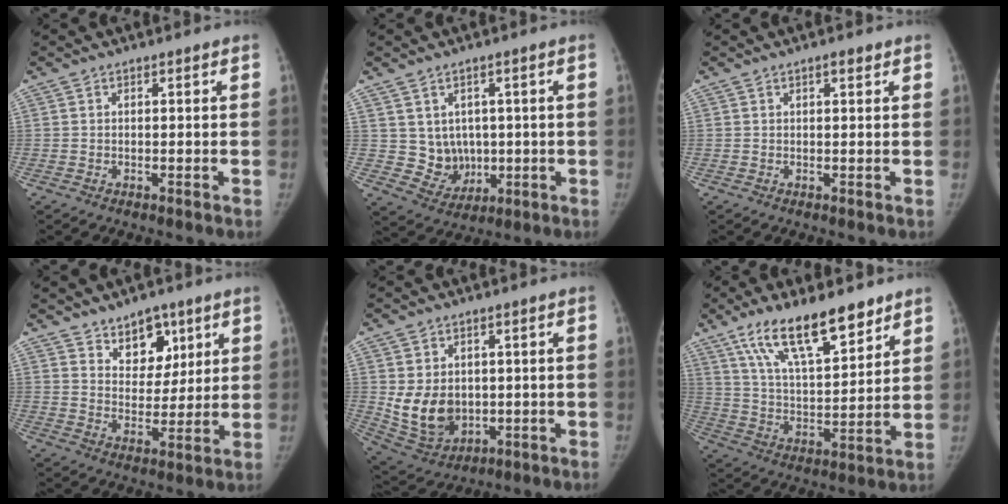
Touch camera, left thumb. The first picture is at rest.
{"total": 6.9, "force": [0.7, 6.1, 3.1], "torque": [-0.012, -0.009, 0.030]}
{"total": 1.3, "force": [0.8, 0.5, 1.0], "torque": [-0.008, -0.001, 0.010]}
{"total": 9.0, "force": [5.6, 5.9, 3.8], "torque": [-0.020, -0.036, 0.095]}
{"total": 10.7, "force": [0.1, 8.4, 6.7], "torque": [-0.087, -0.014, 0.029]}
{"total": 17.8, "force": [11.8, 6.1, 11.7], "torque": [-0.167, -0.057, 0.218]}